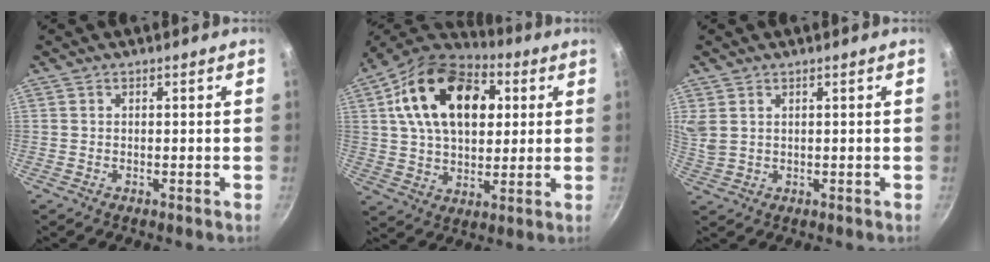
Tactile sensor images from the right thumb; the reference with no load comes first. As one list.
[{"total": 22.2, "force": [6.0, 14.3, 15.8], "torque": [-0.240, 0.006, 0.087]}, {"total": 4.0, "force": [1.9, 2.6, 2.3], "torque": [-0.042, -0.003, 0.046]}]